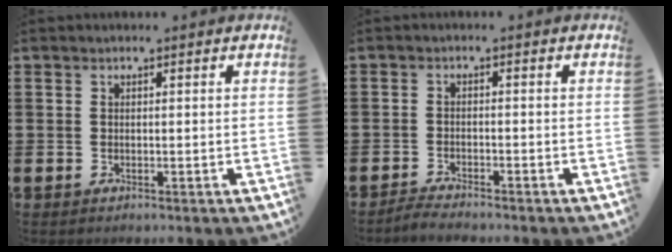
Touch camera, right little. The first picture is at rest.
{"total": 1.7, "force": [-1.6, 0.0, 0.3], "torque": [-0.009, 0.003, -0.033]}